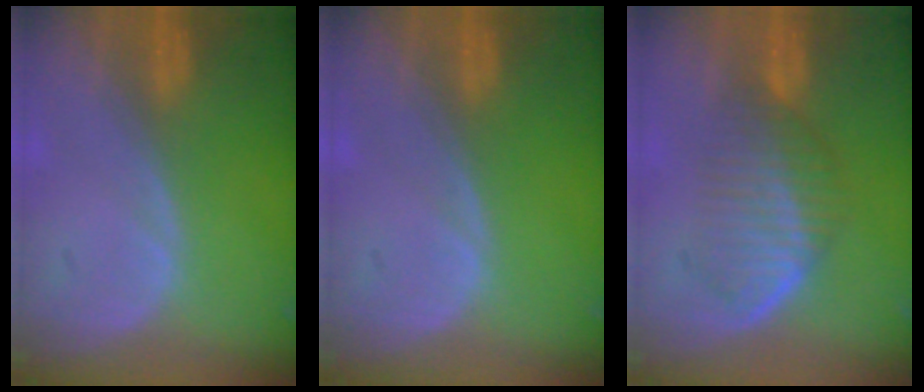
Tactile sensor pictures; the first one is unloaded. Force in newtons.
{"total": 0.0}
{"total": 6.2, "press": 5.8, "slide": 2.4}